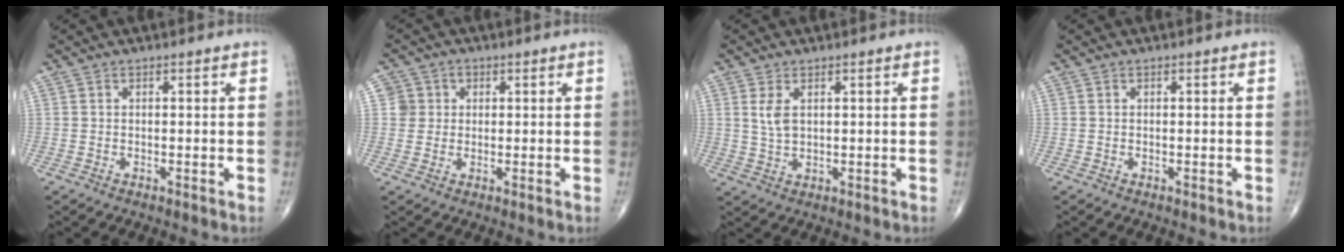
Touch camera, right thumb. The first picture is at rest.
{"total": 3.6, "force": [0.7, 3.6, 0.2], "torque": [0.025, 0.004, 0.006]}
{"total": 3.5, "force": [1.2, 1.8, 2.8], "torque": [-0.056, -0.005, 0.029]}
{"total": 0.0}